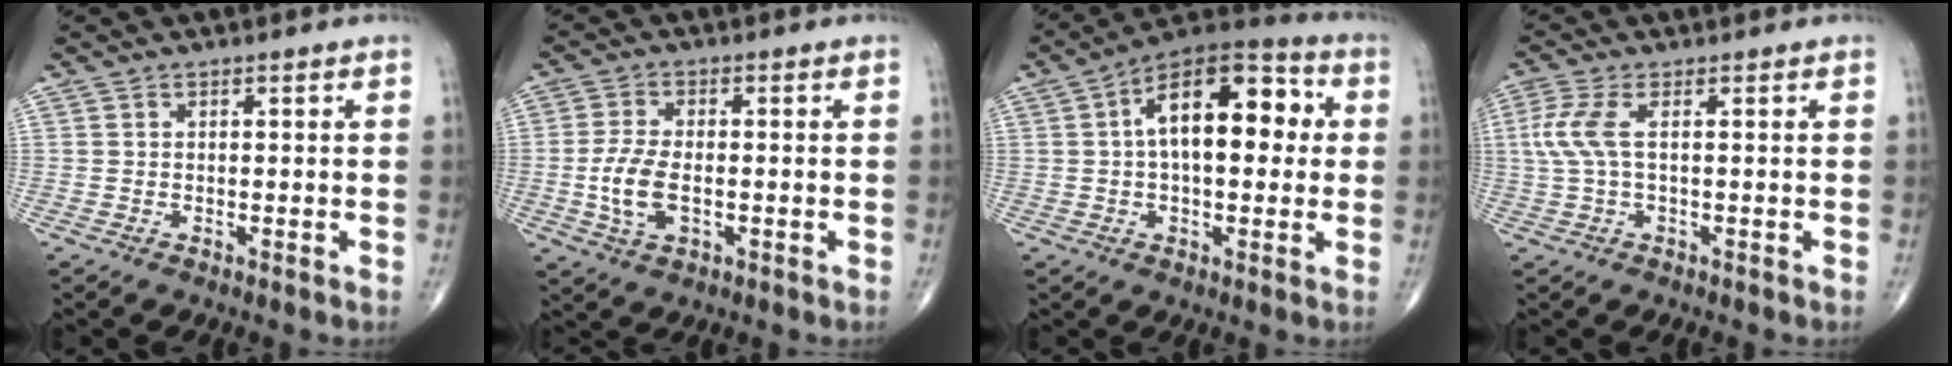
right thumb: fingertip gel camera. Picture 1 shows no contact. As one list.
[{"total": 7.1, "force": [-1.2, 3.7, 6.0], "torque": [-0.127, 0.001, -0.023]}, {"total": 17.2, "force": [2.8, 8.7, 14.6], "torque": [-0.198, 0.036, 0.032]}, {"total": 5.3, "force": [0.7, 1.8, 5.0], "torque": [-0.151, 0.011, 0.013]}]